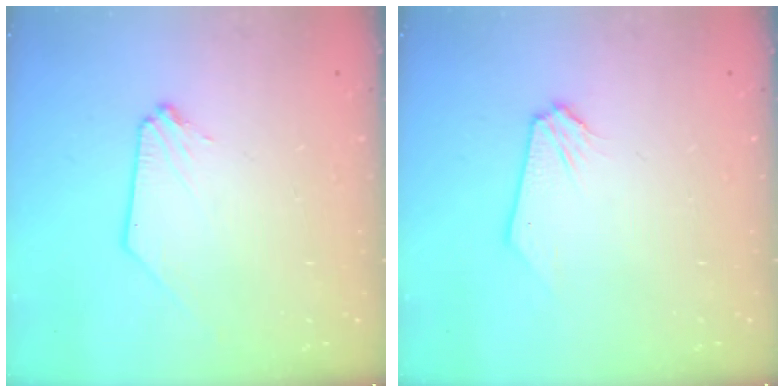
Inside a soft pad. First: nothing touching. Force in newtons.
{"total": 0.0}